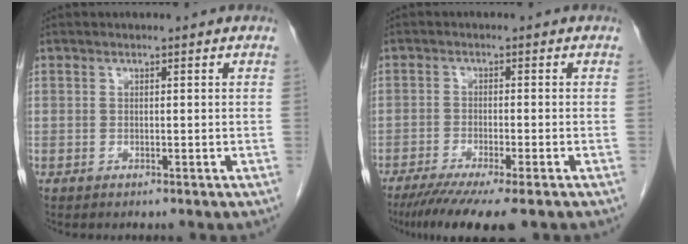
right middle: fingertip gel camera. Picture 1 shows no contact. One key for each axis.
{"total": 9.1, "fx": -6.8, "fy": 0.5, "fz": 6.1, "tx": -0.089, "ty": -0.020, "tz": -0.106}